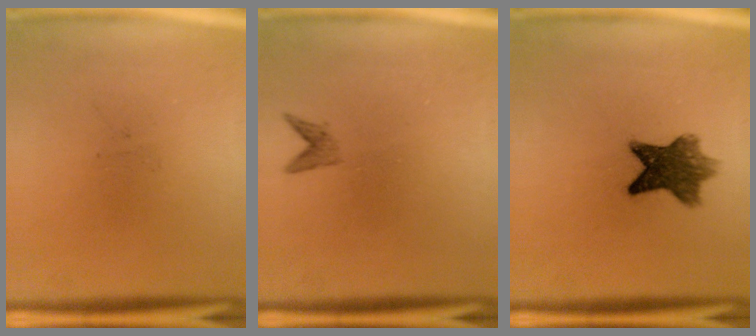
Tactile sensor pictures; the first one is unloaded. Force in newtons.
{"total": 1.1}
{"total": 8.1}